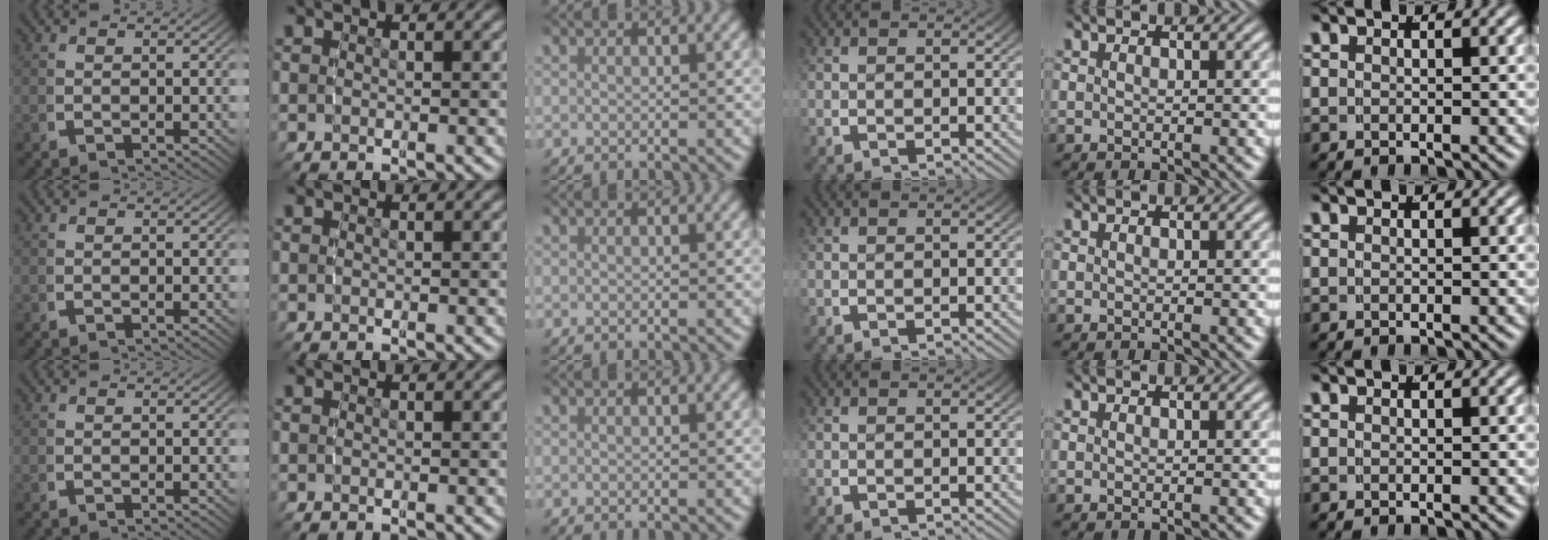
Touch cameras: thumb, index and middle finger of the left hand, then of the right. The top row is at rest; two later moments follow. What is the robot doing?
{"motion": "reach", "object": "coat"}